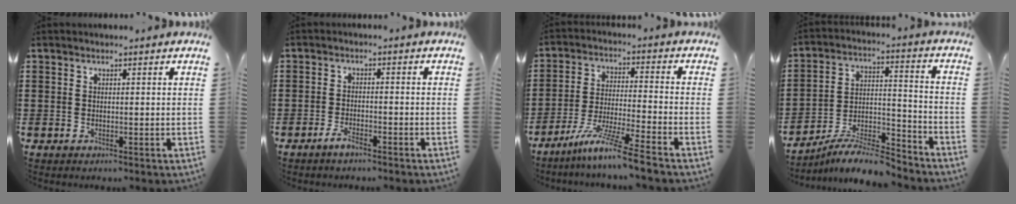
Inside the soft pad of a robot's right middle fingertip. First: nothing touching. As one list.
[{"total": 2.5, "force": [-1.9, 0.5, 1.6], "torque": [-0.028, 0.004, -0.035]}, {"total": 8.8, "force": [-7.2, -0.9, 5.0], "torque": [-0.097, -0.014, -0.140]}, {"total": 9.2, "force": [-8.5, 0.9, 3.4], "torque": [-0.050, 0.017, -0.162]}]